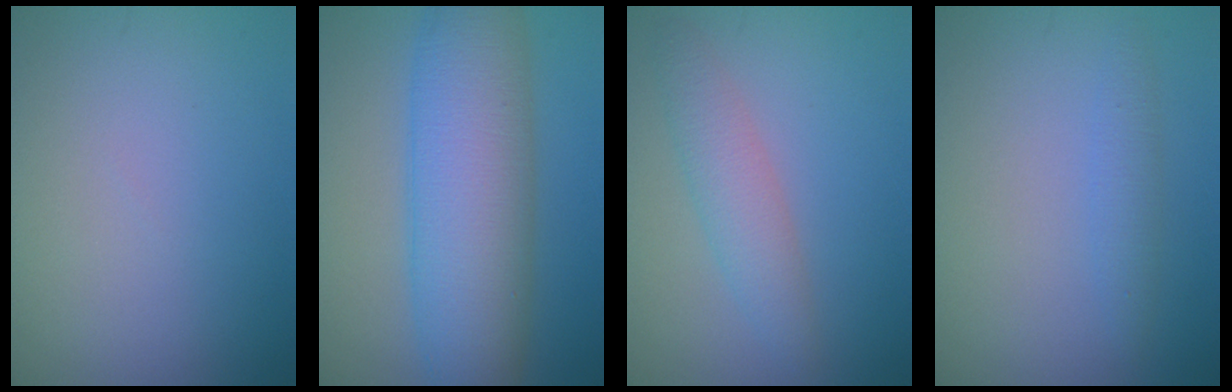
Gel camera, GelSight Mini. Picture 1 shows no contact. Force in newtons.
{"total": 9.9, "press": 9.9, "slide": 0.4}
{"total": 2.9, "press": 2.9, "slide": 0.1}
{"total": 1.6, "press": 1.6, "slide": 0.1}